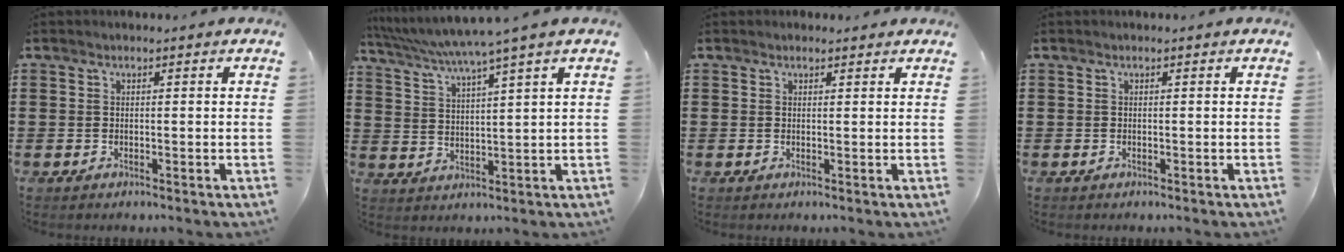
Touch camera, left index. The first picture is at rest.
{"total": 4.8, "force": [3.9, -1.2, 2.5], "torque": [-0.064, -0.031, 0.061]}
{"total": 0.9, "force": [0.8, 0.3, 0.2], "torque": [-0.005, 0.002, 0.016]}
{"total": 0.0}